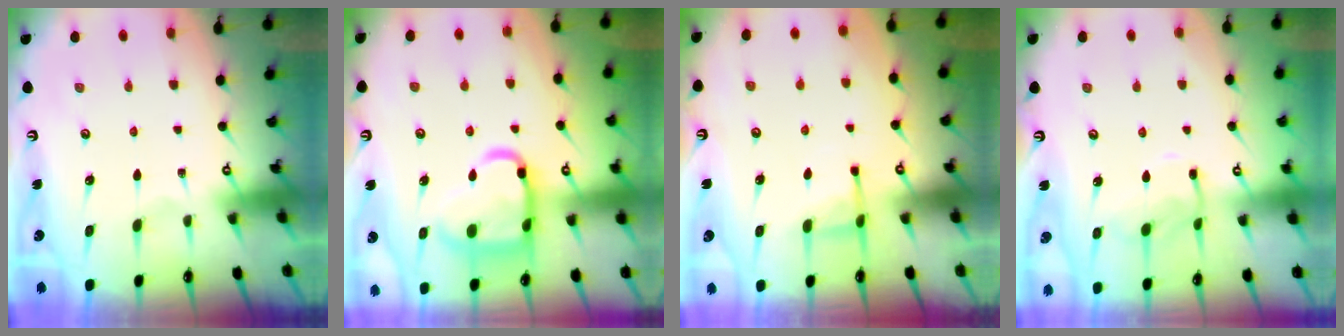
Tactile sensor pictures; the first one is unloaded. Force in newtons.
{"total": 17.8, "press": 17.7, "slide": 1.5}
{"total": 3.6, "press": 3.5, "slide": 0.7}
{"total": 9.9, "press": 9.8, "slide": 0.7}